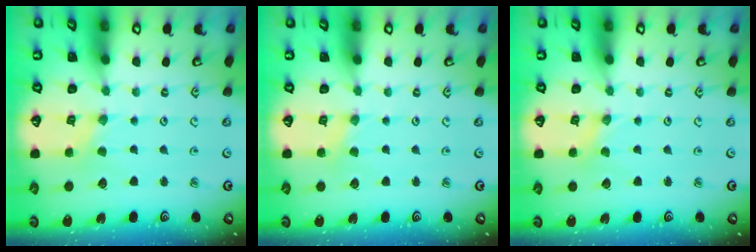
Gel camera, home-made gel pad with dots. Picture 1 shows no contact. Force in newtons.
{"total": 2.2, "press": 2.2, "slide": 0.4}
{"total": 0.0}